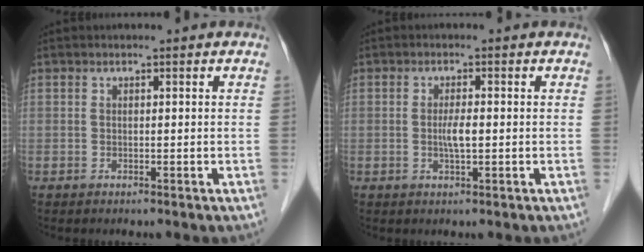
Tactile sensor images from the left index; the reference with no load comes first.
{"total": 2.4, "force": [-0.2, 0.4, 2.3], "torque": [-0.048, 0.000, -0.003]}